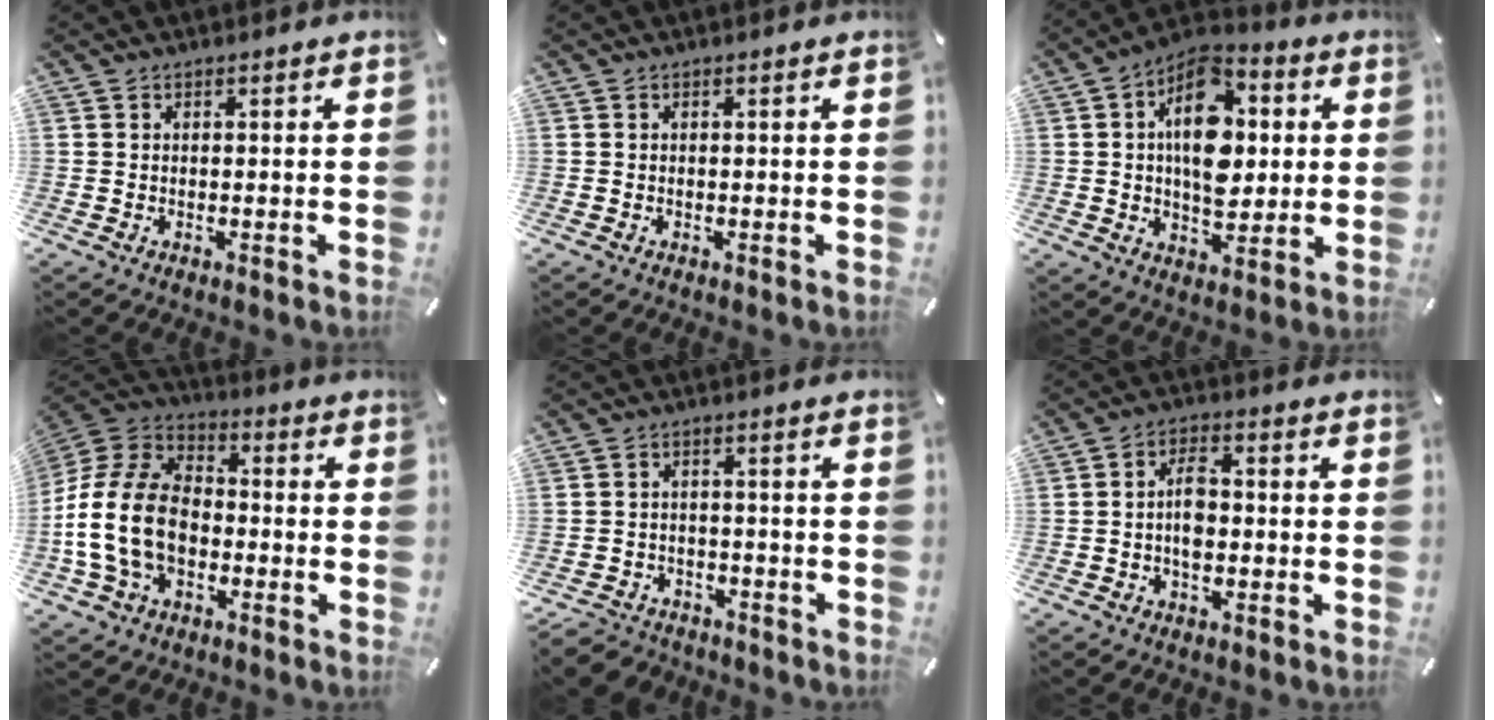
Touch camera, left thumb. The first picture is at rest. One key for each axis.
{"total": 0.0}
{"total": 16.1, "fx": 2.4, "fy": 10.6, "fz": 11.9, "tx": -0.195, "ty": -0.006, "tz": 0.040}
{"total": 16.3, "fx": -4.0, "fy": 11.7, "fz": 10.7, "tx": -0.239, "ty": 0.032, "tz": -0.073}
{"total": 4.3, "fx": -3.3, "fy": 2.6, "fz": 1.0, "tx": -0.026, "ty": 0.015, "tz": -0.066}
{"total": 5.8, "fx": -0.9, "fy": 3.4, "fz": 4.6, "tx": -0.079, "ty": 0.007, "tz": -0.018}